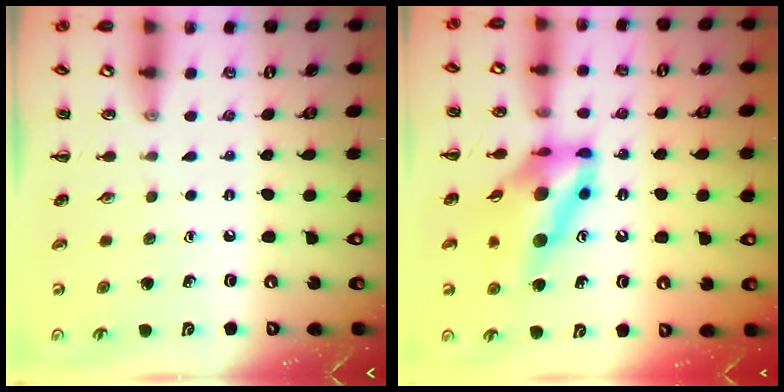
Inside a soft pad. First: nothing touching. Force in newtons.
{"total": 13.2, "press": 12.5, "slide": 4.4}